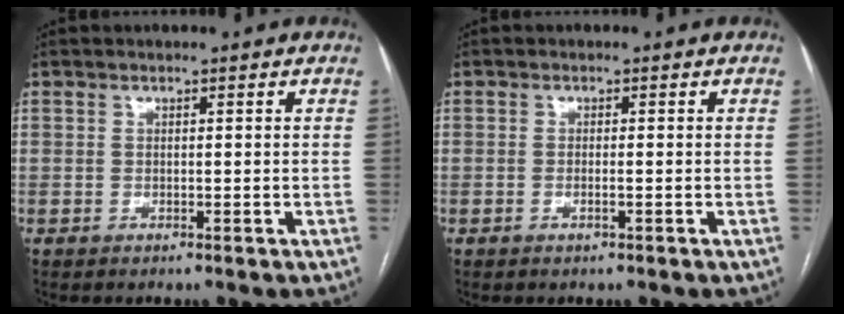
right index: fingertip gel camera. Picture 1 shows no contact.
{"total": 0.9, "force": [-0.3, 0.1, 0.8], "torque": [-0.018, -0.002, -0.004]}